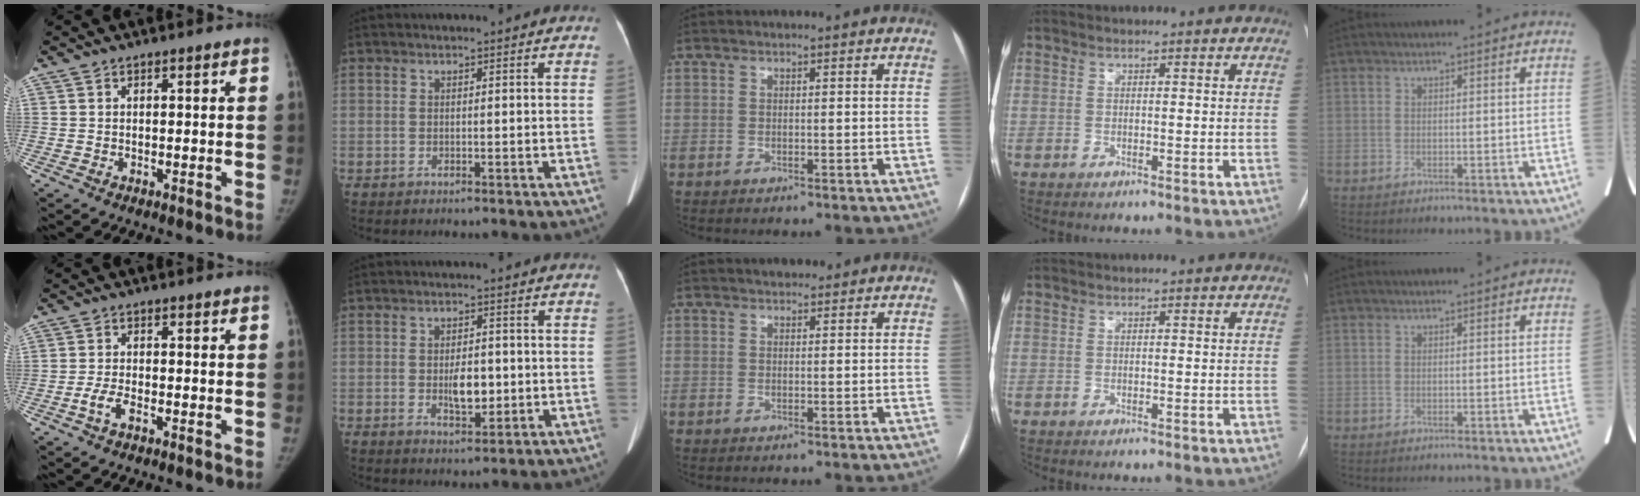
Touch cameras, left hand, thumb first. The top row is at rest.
{"thumb": {"total": 2.9, "force": [-1.4, 1.1, 2.2], "torque": [-0.053, 0.009, -0.030]}, "index": {"total": 4.6, "force": [-0.7, 2.1, 4.0], "torque": [-0.069, -0.003, -0.006]}, "middle": {"total": 1.9, "force": [1.5, 0.9, 0.6], "torque": [-0.010, 0.011, 0.021]}}